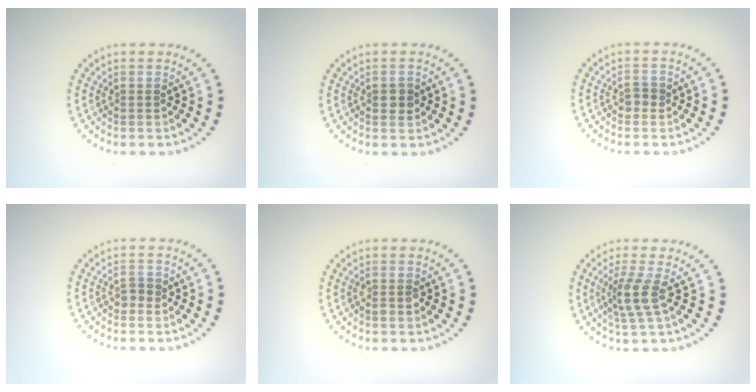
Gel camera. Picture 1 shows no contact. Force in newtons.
{"total": 1.5, "press": 1.5, "slide": 0.1}
{"total": 1.2, "press": 1.2, "slide": 0.3}
{"total": 1.1, "press": 1.1, "slide": 0.2}
{"total": 1.1, "press": 1.0, "slide": 0.2}
{"total": 2.7, "press": 2.0, "slide": 1.8}